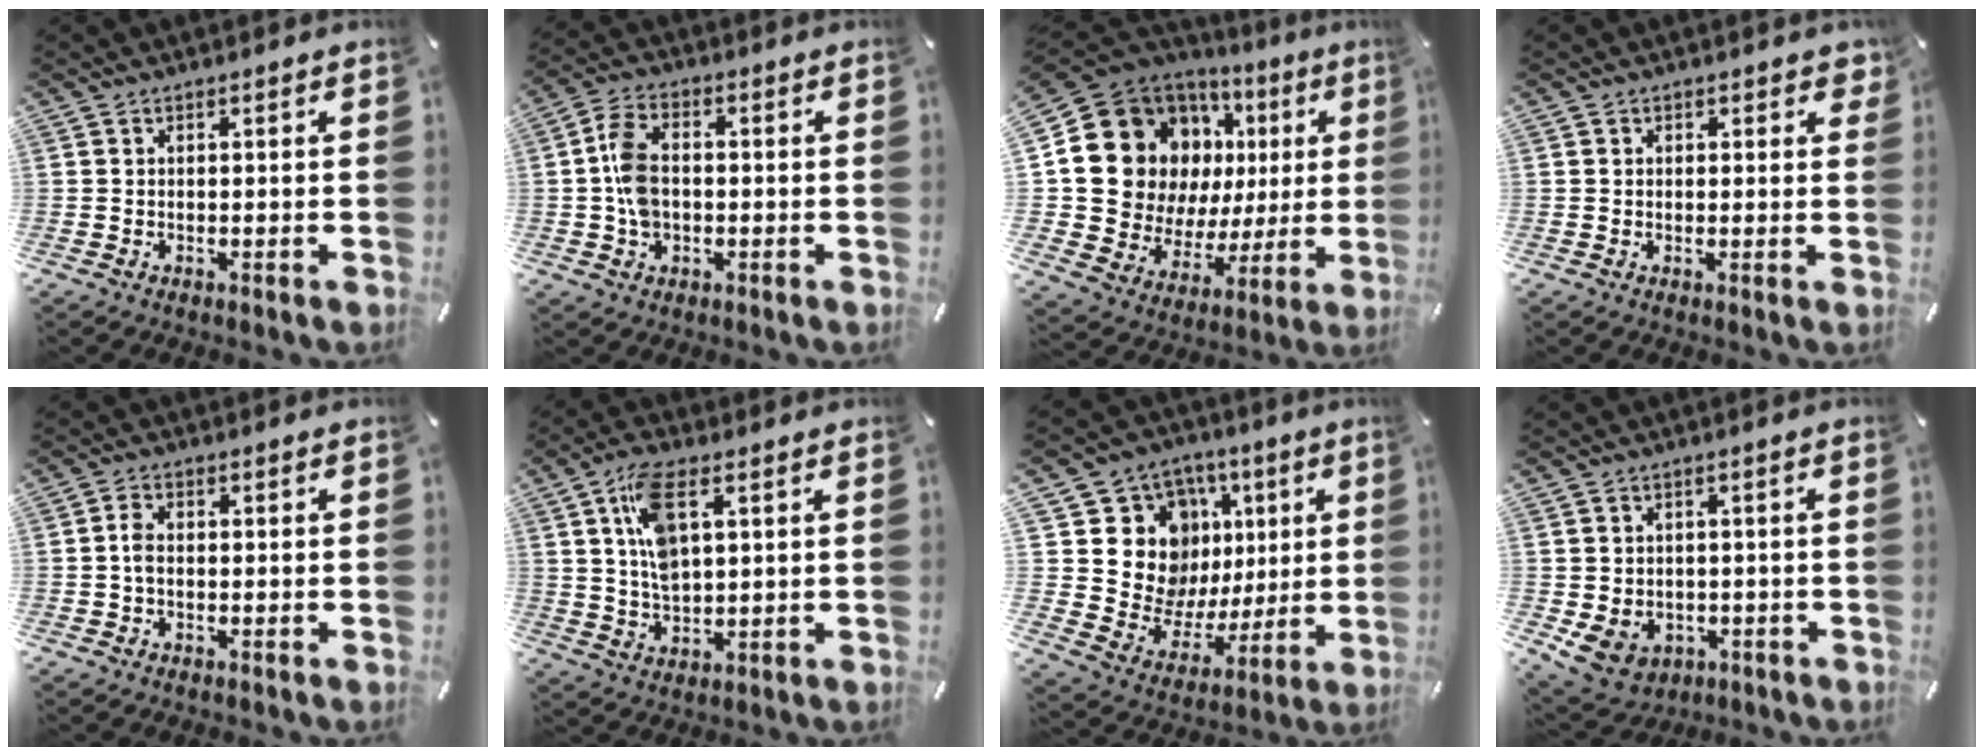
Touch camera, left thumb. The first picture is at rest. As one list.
[{"total": 7.5, "force": [-0.5, 5.2, 5.4], "torque": [-0.122, 0.006, -0.009]}, {"total": 18.8, "force": [7.0, 15.2, 8.6], "torque": [-0.160, -0.049, 0.151]}, {"total": 1.8, "force": [0.9, 1.3, 0.7], "torque": [0.008, -0.002, 0.009]}, {"total": 2.6, "force": [-0.3, 1.6, 2.0], "torque": [-0.039, 0.005, -0.006]}, {"total": 10.1, "force": [3.4, 4.9, 8.1], "torque": [-0.161, -0.003, 0.057]}, {"total": 16.0, "force": [5.3, 14.2, 5.1], "torque": [-0.076, -0.049, 0.122]}, {"total": 6.0, "force": [-1.1, 5.5, 2.3], "torque": [-0.063, 0.006, -0.020]}]